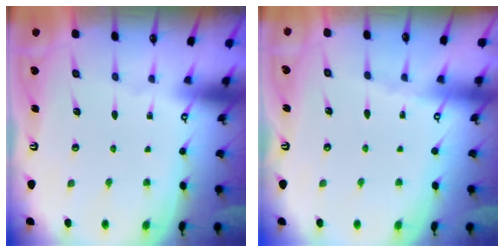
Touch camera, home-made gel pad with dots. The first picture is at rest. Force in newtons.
{"total": 2.2, "press": 2.1, "slide": 0.5}